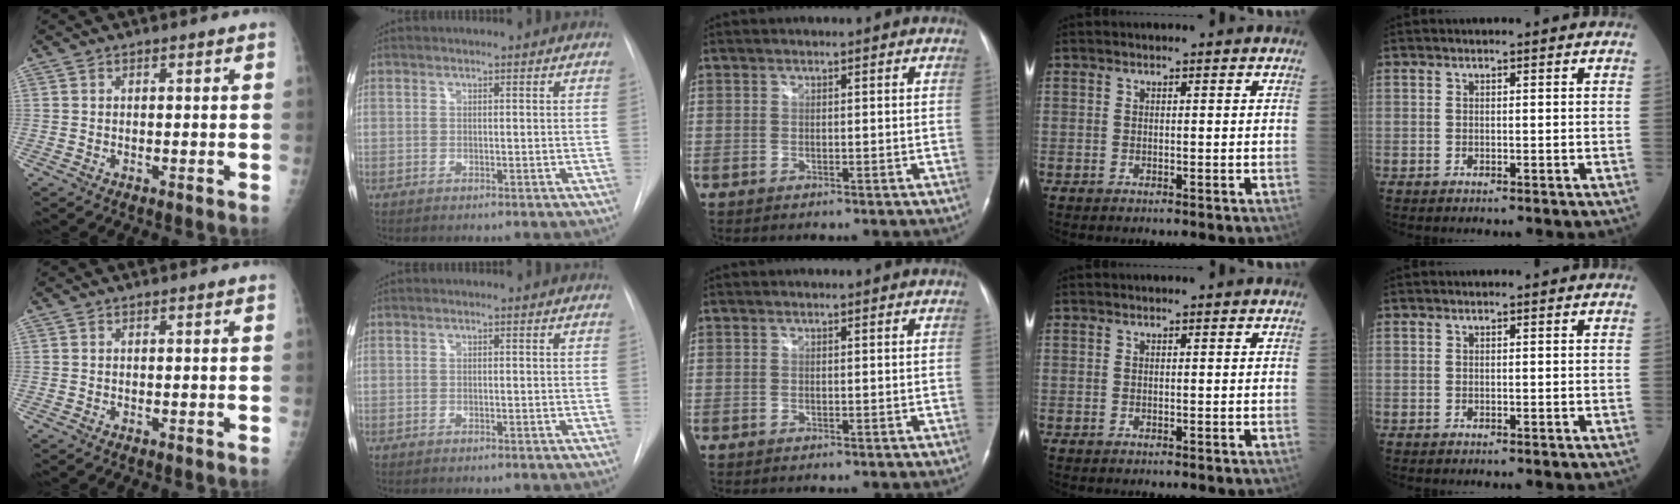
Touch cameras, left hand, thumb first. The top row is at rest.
{}